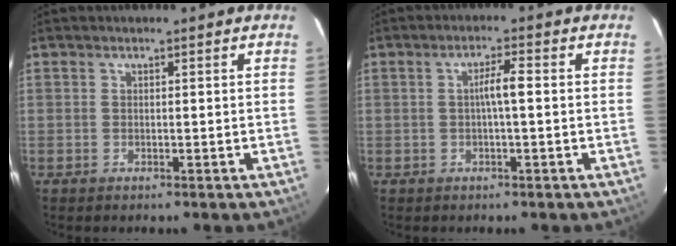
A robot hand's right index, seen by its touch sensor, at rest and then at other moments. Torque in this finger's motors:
{"motor_torque": [0.54, -0.08, 0.14, 0.07]}